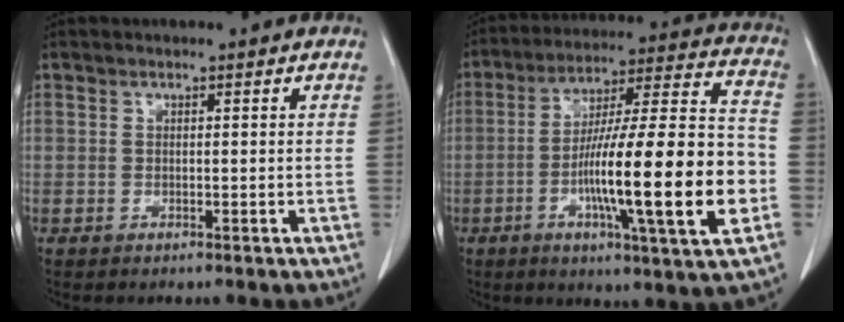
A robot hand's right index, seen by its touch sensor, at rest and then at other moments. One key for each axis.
{"total": 22.7, "fx": -5.5, "fy": 1.0, "fz": 22.0, "tx": -0.339, "ty": -0.003, "tz": -0.089}